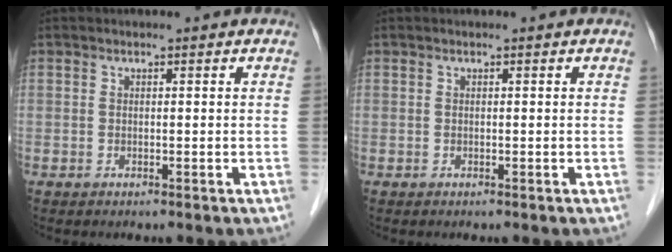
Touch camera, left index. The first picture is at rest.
{"total": 0.0}